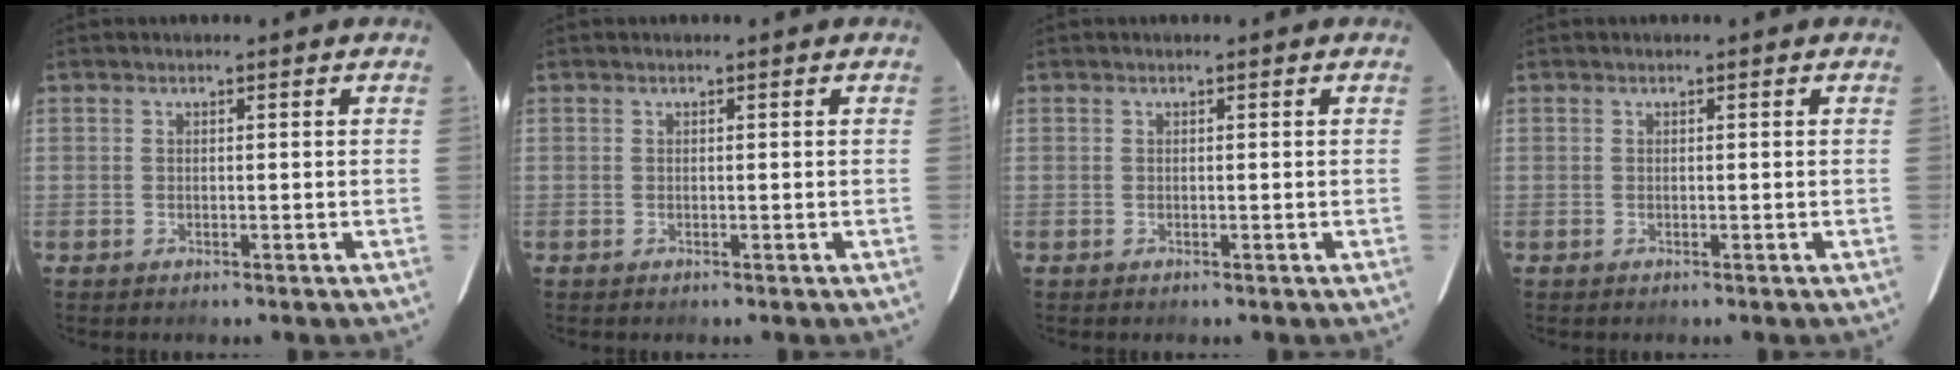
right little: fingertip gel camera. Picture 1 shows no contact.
{"total": 0.0}
{"total": 0.0}
{"total": 0.0}